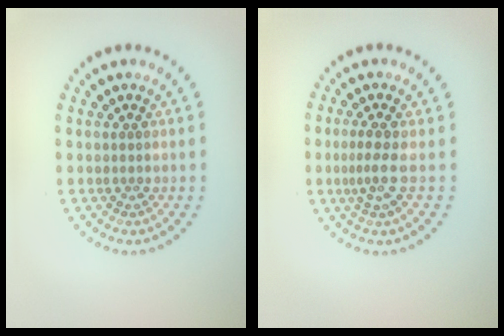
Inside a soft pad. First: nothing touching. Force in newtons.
{"total": 2.3, "press": 1.5, "slide": 1.7}